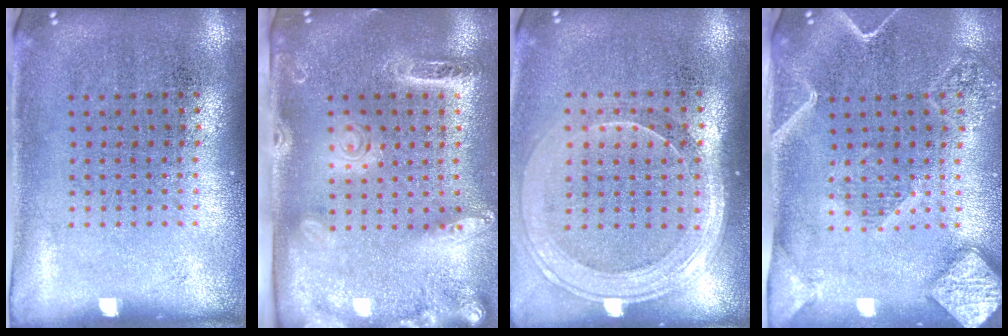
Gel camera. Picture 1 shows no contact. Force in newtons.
{"total": 2.5, "press": 2.0, "slide": 1.5}
{"total": 1.8, "press": 1.7, "slide": 0.8}
{"total": 2.6, "press": 2.2, "slide": 1.3}